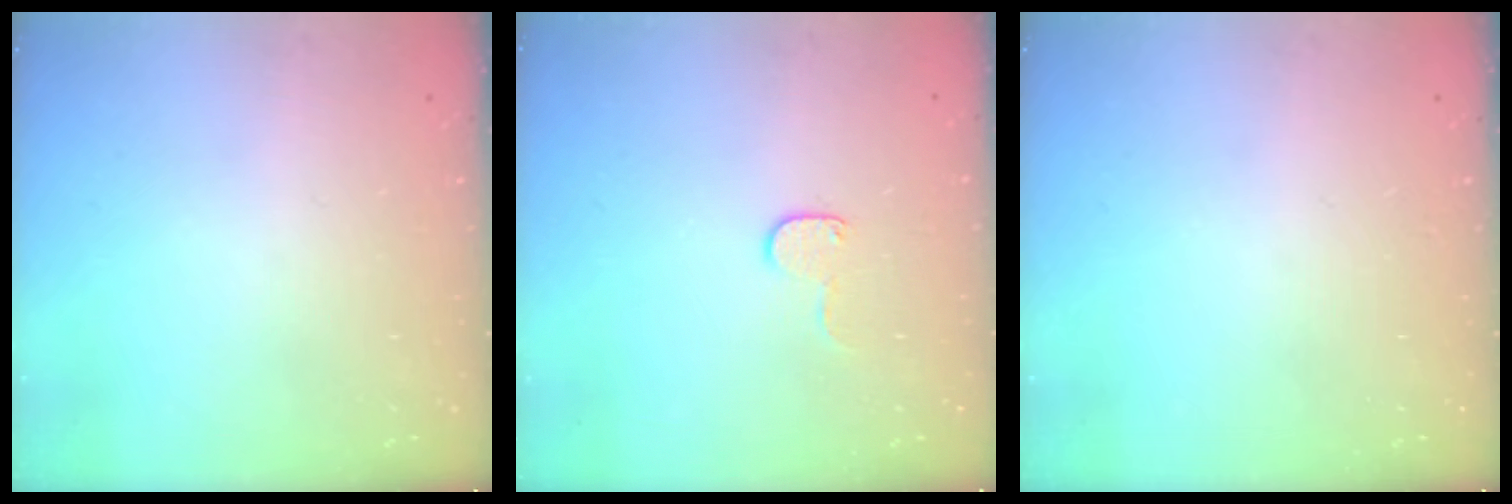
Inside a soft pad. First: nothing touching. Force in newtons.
{"total": 5.6, "press": 5.5, "slide": 0.5}
{"total": 0.0}